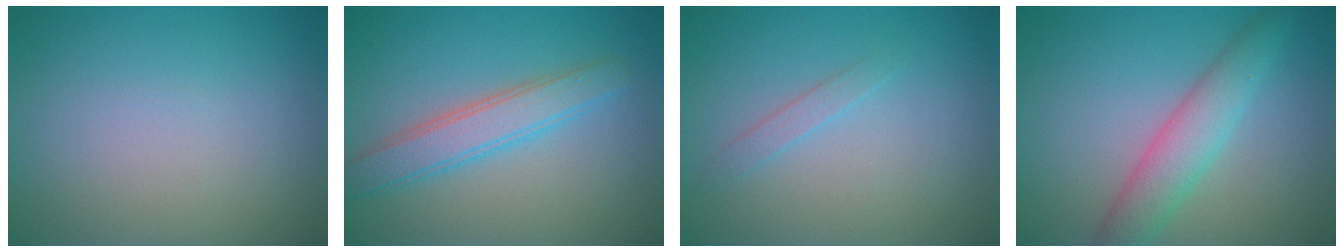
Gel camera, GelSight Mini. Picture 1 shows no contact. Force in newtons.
{"total": 3.6, "press": 3.6, "slide": 0.1}
{"total": 1.0, "press": 1.0, "slide": 0.0}
{"total": 4.1, "press": 4.1, "slide": 0.2}